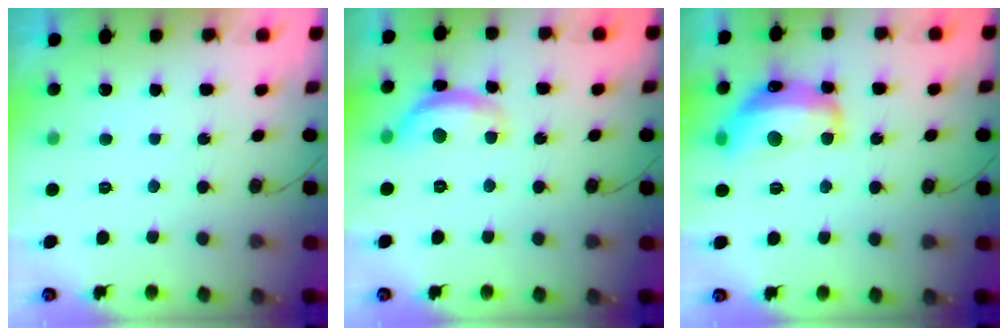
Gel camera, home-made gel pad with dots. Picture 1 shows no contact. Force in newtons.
{"total": 12.1, "press": 12.1, "slide": 0.6}
{"total": 16.5, "press": 16.5, "slide": 0.7}